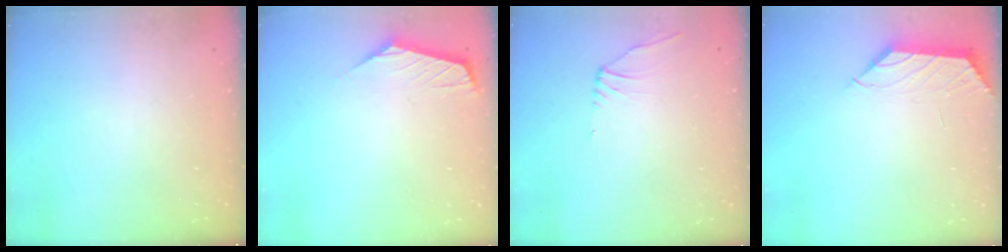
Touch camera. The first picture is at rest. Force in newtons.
{"total": 1.0, "press": 1.0, "slide": 0.2}
{"total": 2.1, "press": 2.0, "slide": 0.6}
{"total": 0.8, "press": 0.6, "slide": 0.5}